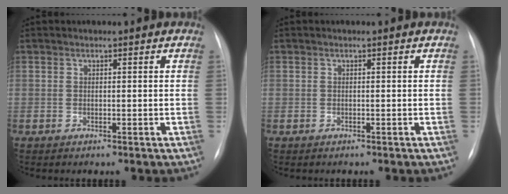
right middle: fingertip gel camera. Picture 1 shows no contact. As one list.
[{"total": 0.0}]